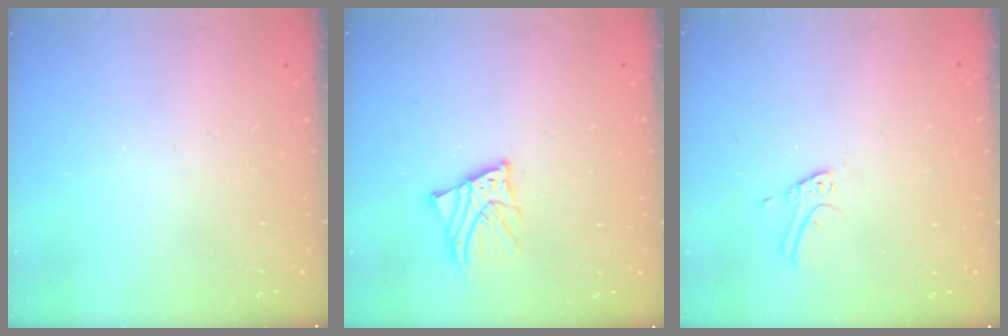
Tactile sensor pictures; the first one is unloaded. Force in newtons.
{"total": 5.0, "press": 5.0, "slide": 0.7}
{"total": 4.6, "press": 4.6, "slide": 0.3}